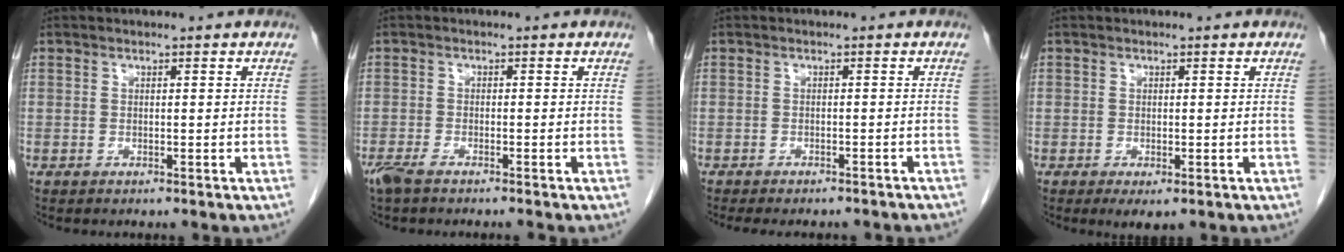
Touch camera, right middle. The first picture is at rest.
{"total": 3.3, "force": [-2.7, 0.5, 1.9], "torque": [-0.035, -0.007, -0.046]}
{"total": 10.6, "force": [-9.5, 2.3, 4.2], "torque": [-0.048, -0.006, -0.104]}
{"total": 2.1, "force": [-1.0, 0.8, 1.7], "torque": [-0.026, -0.006, -0.006]}